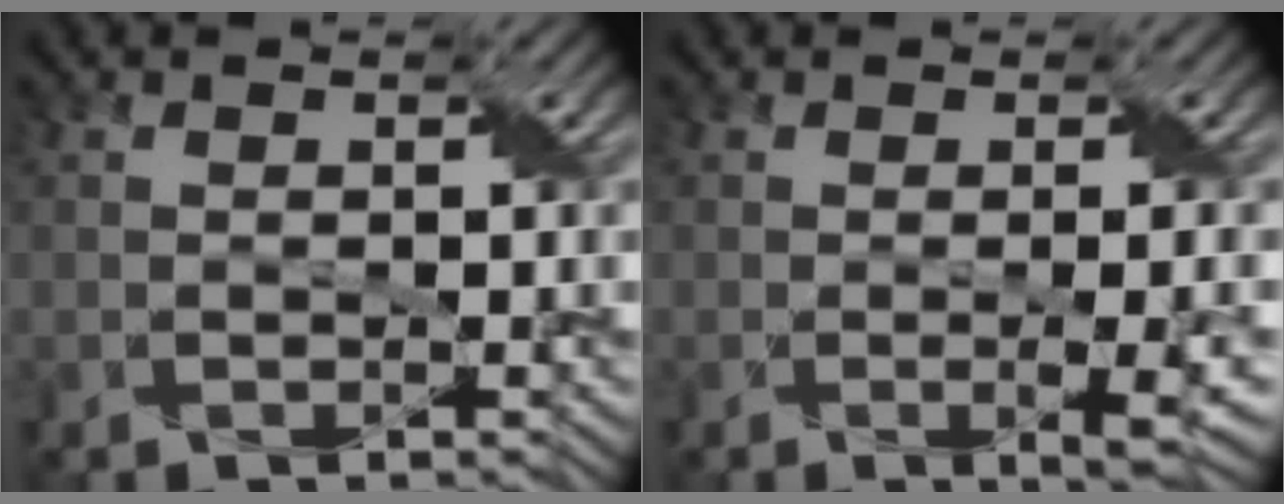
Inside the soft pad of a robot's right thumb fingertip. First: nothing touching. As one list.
[{"total": 3.2, "force": [-0.5, 0.5, 3.1], "torque": [-0.052, 0.001, -0.004]}]